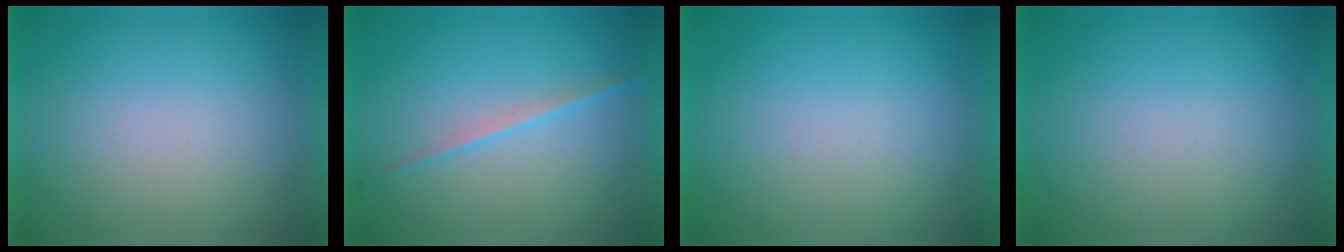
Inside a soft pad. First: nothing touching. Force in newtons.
{"total": 2.1}
{"total": 0.0}
{"total": 0.0}